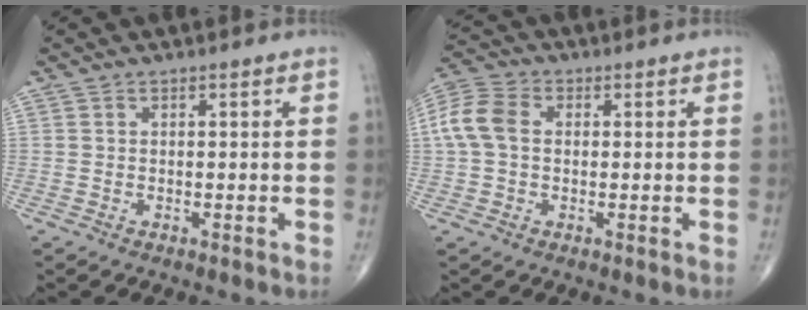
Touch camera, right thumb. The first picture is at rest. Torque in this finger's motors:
{"motor_torque": [0.04, 0.10, 0.38, -0.04, 0.16]}